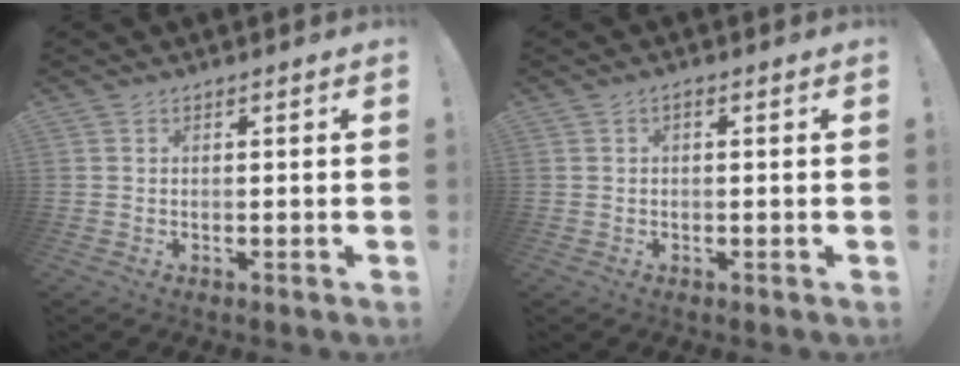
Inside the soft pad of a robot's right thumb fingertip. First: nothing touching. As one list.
[{"total": 0.9, "force": [-0.5, 0.1, 0.8], "torque": [-0.021, 0.006, -0.009]}]